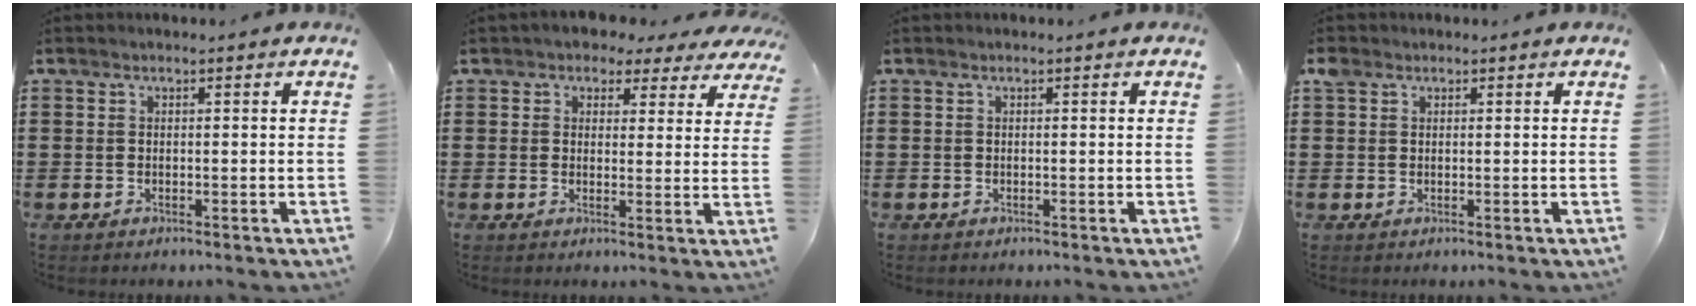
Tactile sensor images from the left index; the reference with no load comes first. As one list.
[{"total": 2.8, "force": [2.2, 1.7, 0.6], "torque": [-0.018, -0.005, 0.036]}, {"total": 0.0}, {"total": 1.5, "force": [0.8, 1.1, 0.7], "torque": [-0.019, 0.006, 0.014]}]